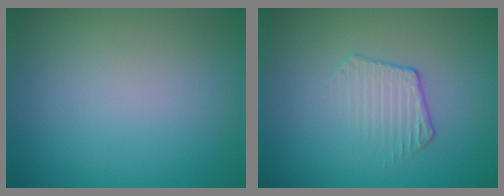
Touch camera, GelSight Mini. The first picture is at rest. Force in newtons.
{"total": 1.8, "press": 1.1, "slide": 1.4}